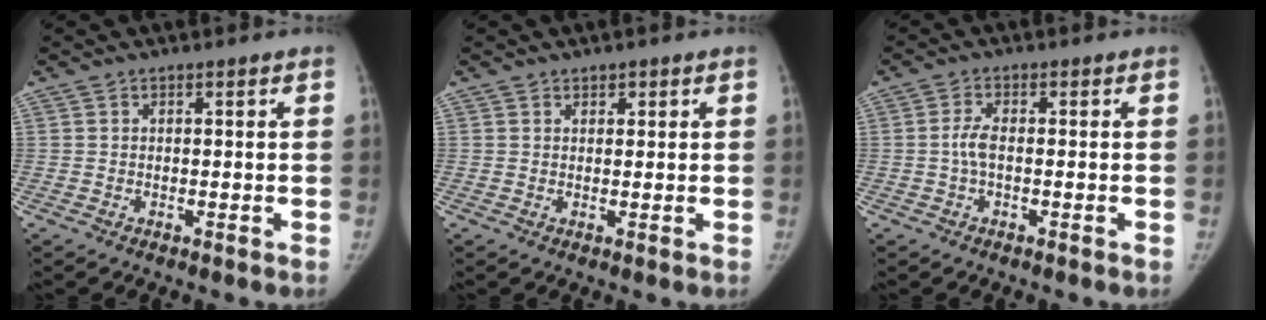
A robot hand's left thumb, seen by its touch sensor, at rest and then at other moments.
{"total": 1.4, "force": [0.9, 0.9, 0.5], "torque": [0.004, -0.004, 0.011]}
{"total": 2.8, "force": [-0.3, 1.1, 2.6], "torque": [-0.059, 0.003, -0.008]}